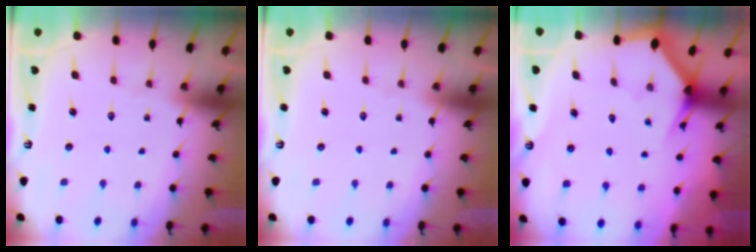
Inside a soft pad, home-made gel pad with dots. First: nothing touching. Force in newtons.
{"total": 0.0}
{"total": 2.8, "press": 2.8, "slide": 0.1}